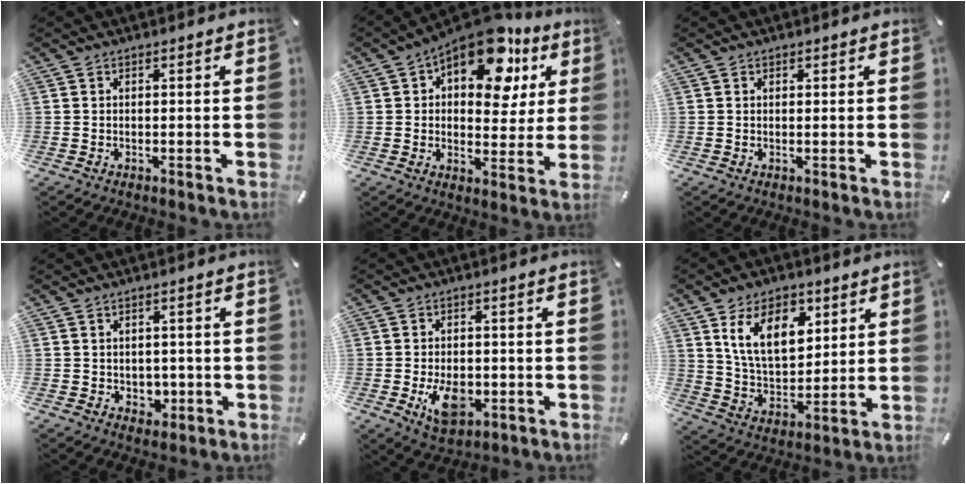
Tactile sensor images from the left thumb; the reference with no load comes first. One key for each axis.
{"total": 16.2, "fx": 9.5, "fy": 8.7, "fz": 9.9, "tx": -0.139, "ty": -0.058, "tz": 0.162}
{"total": 0.6, "fx": 0.3, "fy": 0.5, "fz": 0.2, "tx": -0.004, "ty": 0.002, "tz": 0.006}
{"total": 3.4, "fx": -0.1, "fy": 3.2, "fz": 1.2, "tx": 0.001, "ty": -0.005, "tz": -0.005}
{"total": 8.7, "fx": -1.8, "fy": 5.8, "fz": 6.2, "tx": -0.100, "ty": -0.001, "tz": -0.029}
{"total": 14.1, "fx": 7.1, "fy": 8.7, "fz": 8.6, "tx": -0.145, "ty": -0.014, "tz": 0.128}